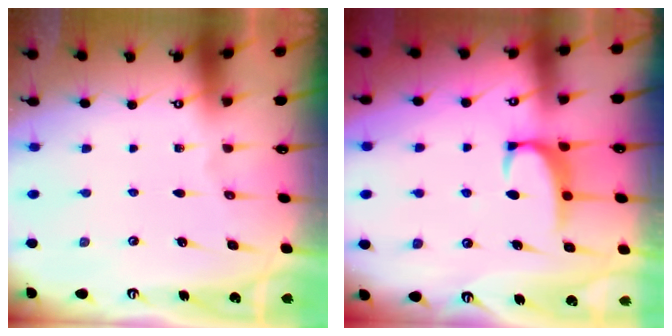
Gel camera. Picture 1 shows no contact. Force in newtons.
{"total": 2.3, "press": 2.2, "slide": 0.6}